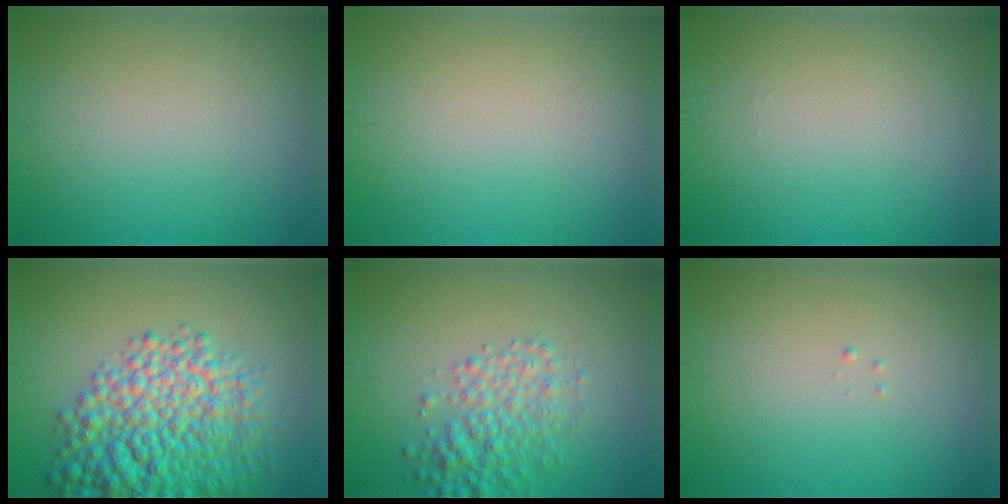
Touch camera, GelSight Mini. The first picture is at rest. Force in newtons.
{"total": 0.0}
{"total": 0.0}
{"total": 9.9, "press": 9.8, "slide": 0.3}
{"total": 3.9, "press": 3.9, "slide": 0.1}
{"total": 0.0}